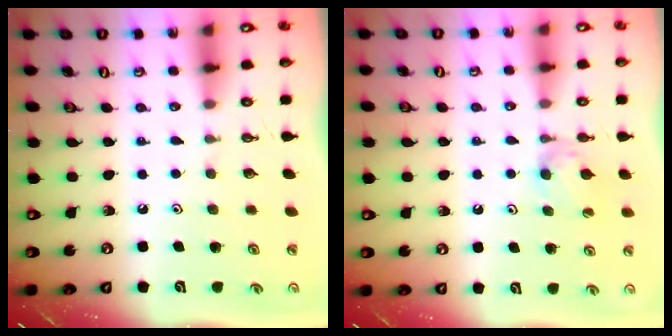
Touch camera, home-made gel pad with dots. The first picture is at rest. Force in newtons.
{"total": 6.6, "press": 6.6, "slide": 0.5}